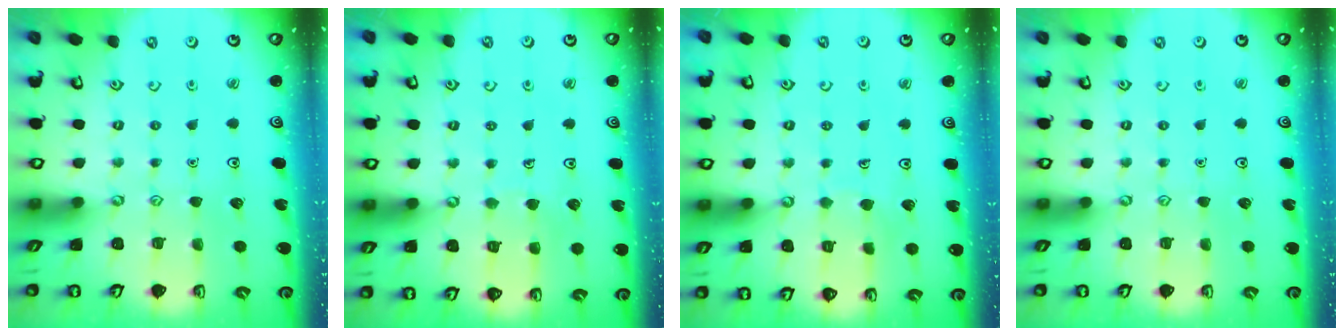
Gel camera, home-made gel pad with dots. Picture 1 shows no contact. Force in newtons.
{"total": 4.8, "press": 4.8, "slide": 0.4}
{"total": 4.6, "press": 4.6, "slide": 0.3}
{"total": 0.0}